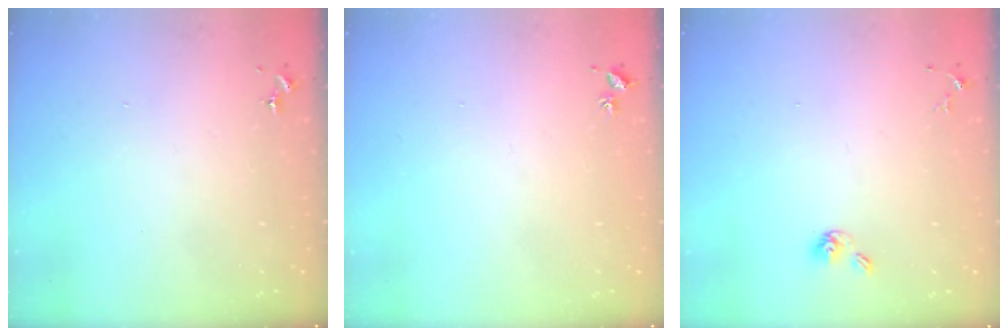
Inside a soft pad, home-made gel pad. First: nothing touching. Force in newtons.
{"total": 2.1, "press": 2.1, "slide": 0.2}
{"total": 5.5, "press": 5.0, "slide": 2.2}